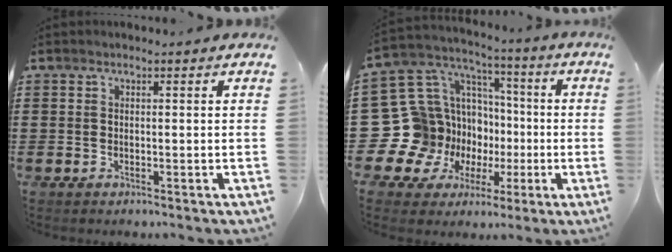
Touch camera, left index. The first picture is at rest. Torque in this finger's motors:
{"motor_torque": [1.20, 0.94, 0.40, -0.01]}